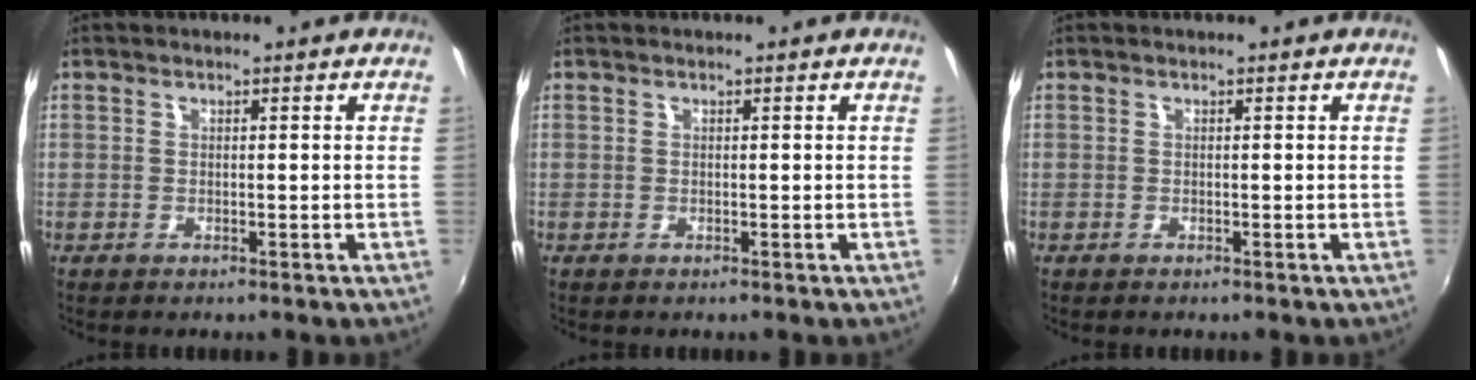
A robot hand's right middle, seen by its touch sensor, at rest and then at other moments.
{"total": 0.0}
{"total": 0.0}